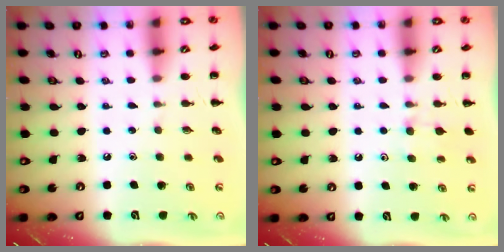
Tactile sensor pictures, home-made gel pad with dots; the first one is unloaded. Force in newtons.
{"total": 7.2, "press": 6.9, "slide": 1.9}